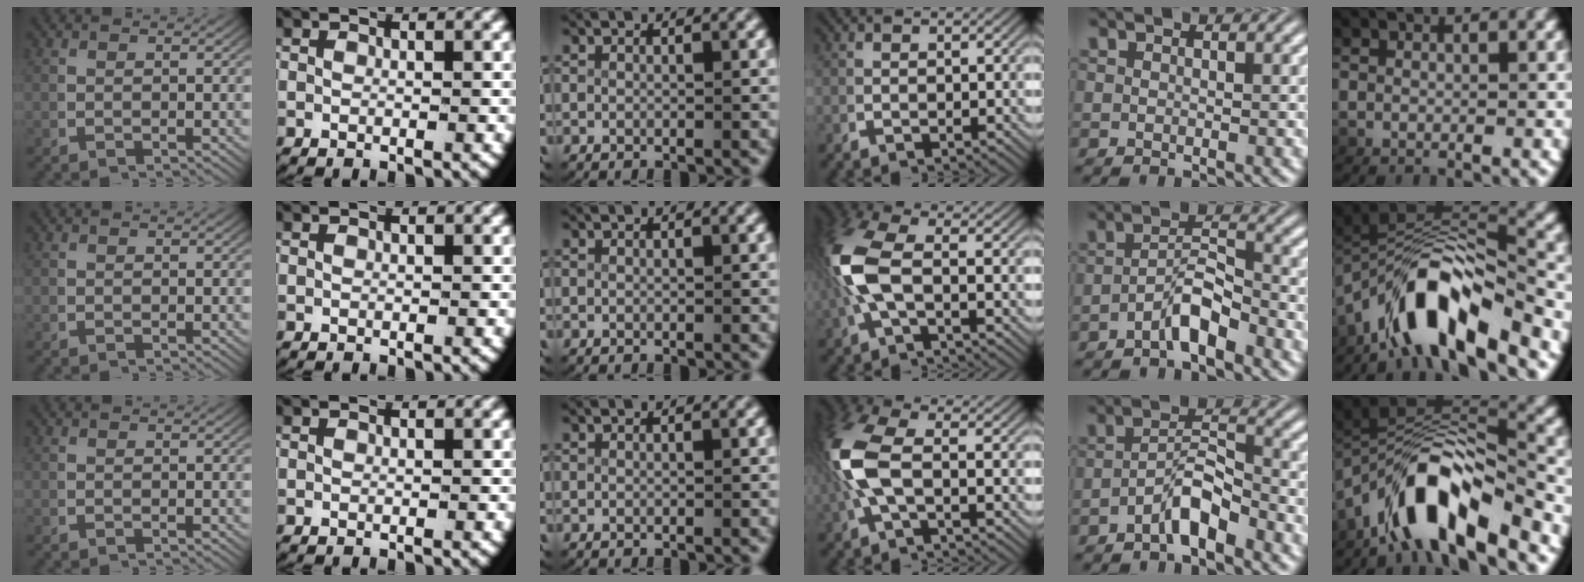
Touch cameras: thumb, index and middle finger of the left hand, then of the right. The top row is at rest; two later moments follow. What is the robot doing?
{"motion": "lift_and_place", "object": "fork"}